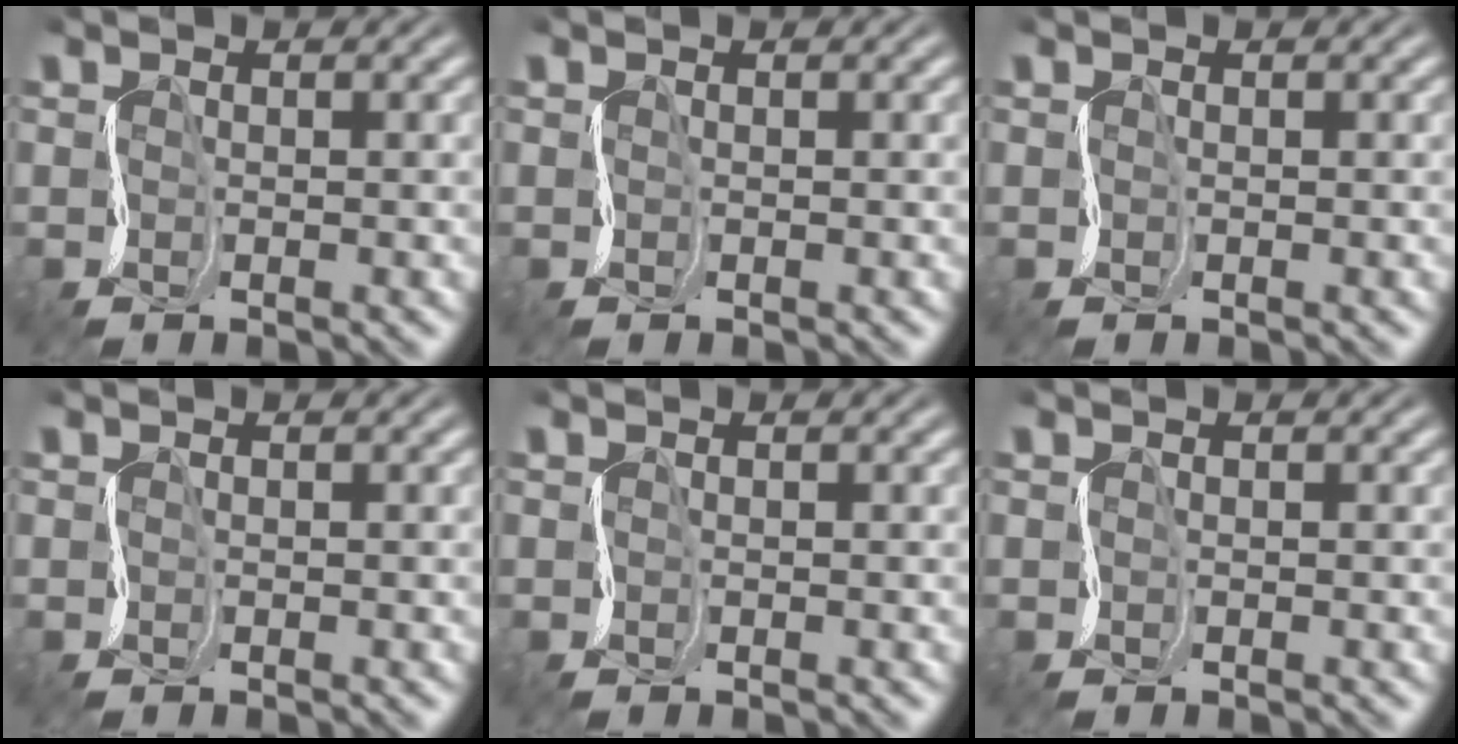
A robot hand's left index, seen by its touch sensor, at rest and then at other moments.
{"total": 0.0}
{"total": 0.0}
{"total": 0.0}
{"total": 0.0}
{"total": 0.0}